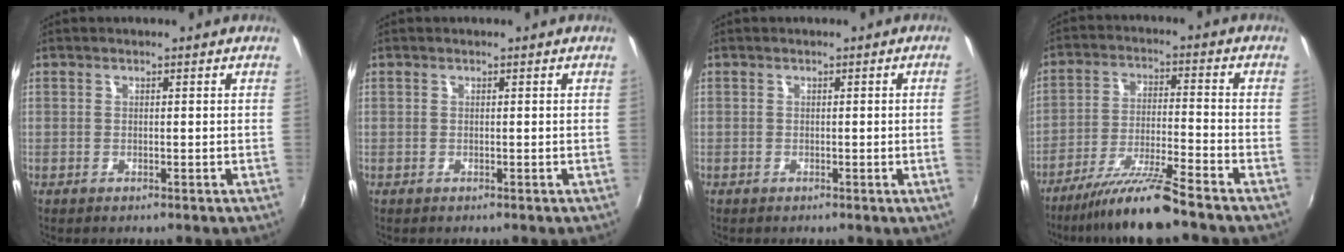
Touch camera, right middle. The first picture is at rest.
{"total": 0.0}
{"total": 1.9, "force": [0.0, -1.2, 1.5], "torque": [-0.014, -0.012, 0.003]}
{"total": 10.9, "force": [-9.1, -0.7, 5.9], "torque": [-0.126, -0.005, -0.162]}